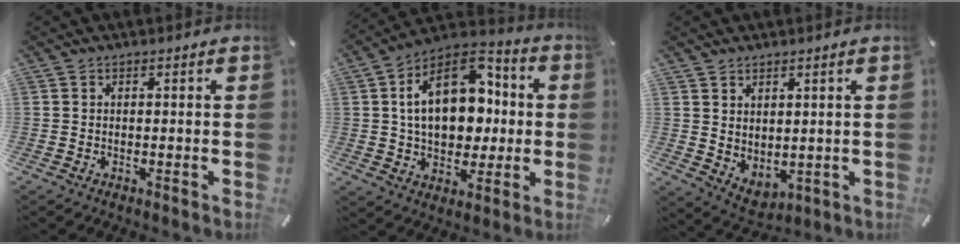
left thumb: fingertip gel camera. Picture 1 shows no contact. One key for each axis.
{"total": 18.8, "fx": 2.8, "fy": 13.3, "fz": 13.1, "tx": -0.218, "ty": -0.010, "tz": 0.051}
{"total": 4.3, "fx": 3.4, "fy": 2.7, "fz": 0.1, "tx": -0.001, "ty": -0.026, "tz": 0.065}